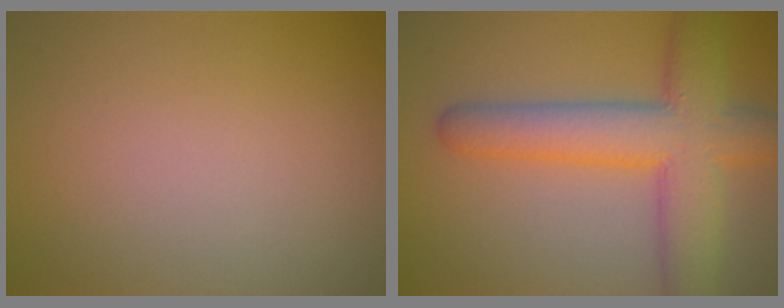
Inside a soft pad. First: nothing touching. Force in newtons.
{"total": 8.5, "press": 8.4, "slide": 0.4}